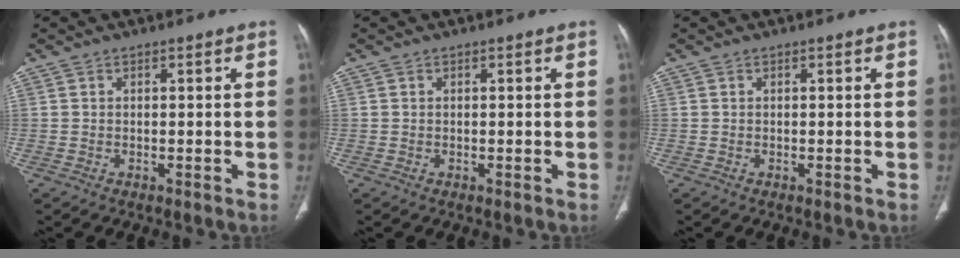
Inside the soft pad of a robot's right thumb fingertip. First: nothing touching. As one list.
[{"total": 0.0}, {"total": 0.0}]